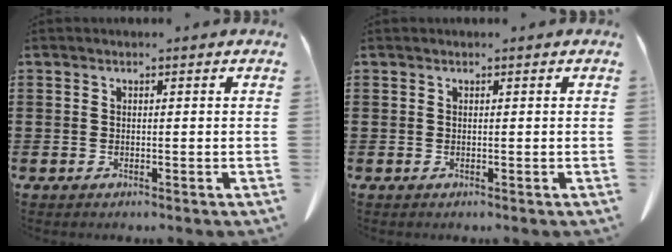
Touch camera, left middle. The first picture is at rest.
{"total": 0.0}